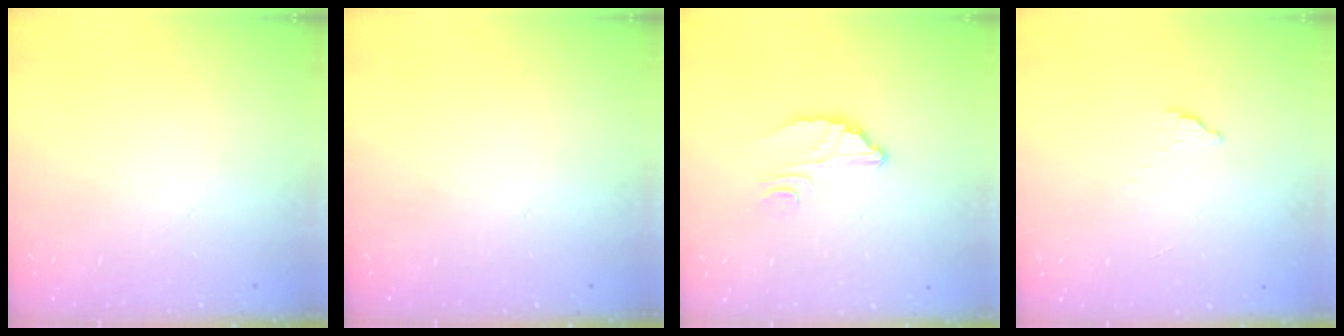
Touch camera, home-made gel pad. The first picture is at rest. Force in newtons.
{"total": 0.0}
{"total": 3.7, "press": 3.7, "slide": 0.2}
{"total": 2.6, "press": 2.6, "slide": 0.3}